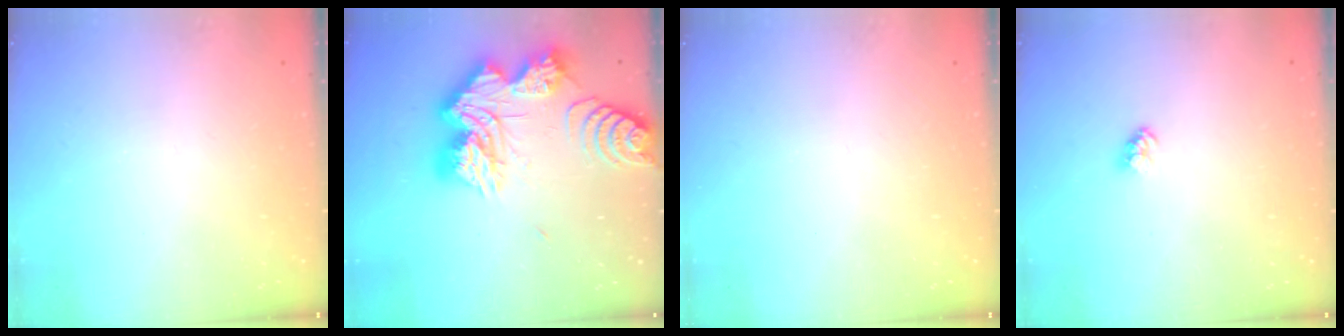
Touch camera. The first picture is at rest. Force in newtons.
{"total": 22.4, "press": 22.3, "slide": 1.9}
{"total": 0.0}
{"total": 2.4, "press": 2.4, "slide": 0.1}